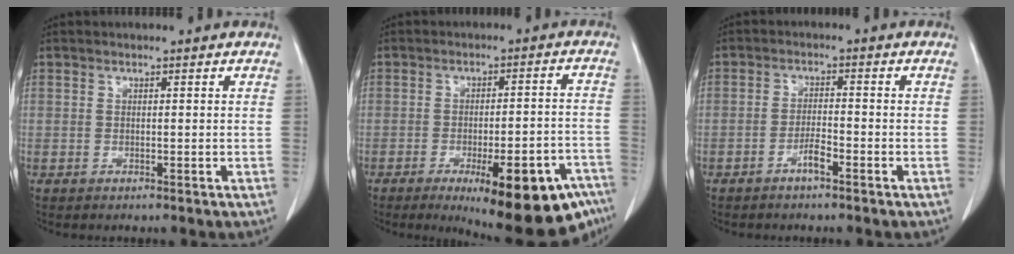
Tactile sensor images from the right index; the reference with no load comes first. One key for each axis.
{"total": 18.9, "fx": -12.1, "fy": 5.0, "fz": 13.6, "tx": -0.093, "ty": 0.020, "tz": -0.154}
{"total": 2.7, "fx": -1.8, "fy": 0.2, "fz": 2.0, "tx": -0.038, "ty": 0.000, "tz": -0.034}